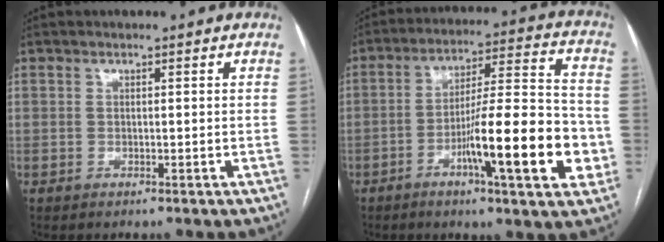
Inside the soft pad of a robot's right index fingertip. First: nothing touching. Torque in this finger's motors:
{"motor_torque": [1.41, -0.73, 0.78, 0.21]}